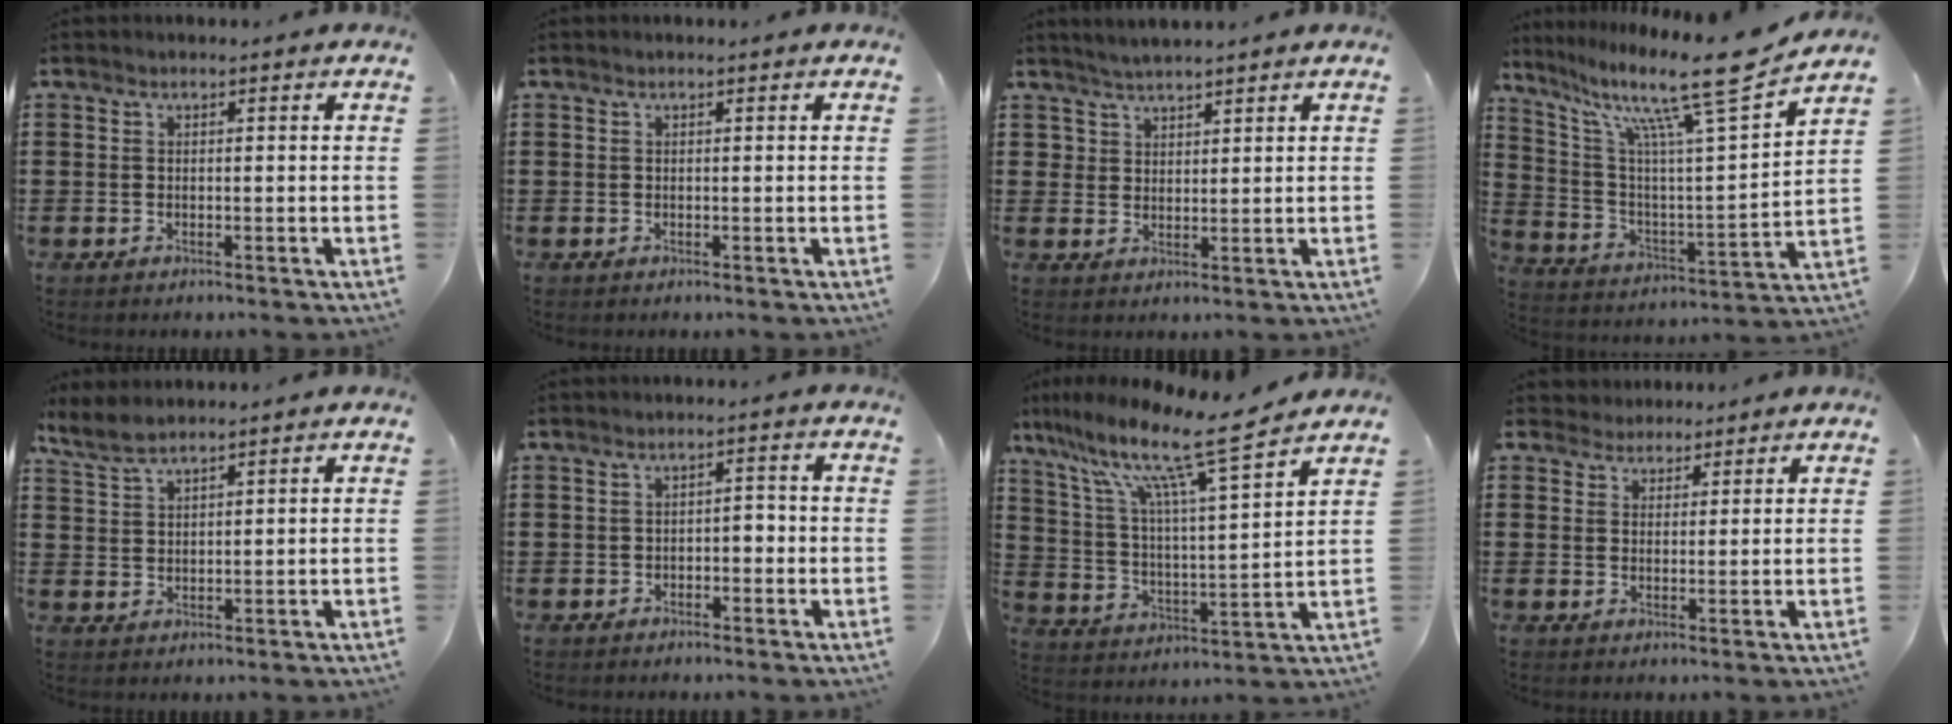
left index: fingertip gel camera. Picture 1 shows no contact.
{"total": 0.0}
{"total": 2.7, "force": [2.6, 0.7, 0.2], "torque": [-0.010, -0.001, 0.049]}
{"total": 14.8, "force": [10.9, 1.2, 10.0], "torque": [-0.205, -0.065, 0.167]}
{"total": 3.2, "force": [2.7, 0.8, 1.5], "torque": [-0.038, -0.002, 0.051]}
{"total": 1.9, "force": [-1.2, 1.0, 1.2], "torque": [-0.028, 0.004, -0.027]}
{"total": 12.8, "force": [9.8, 0.8, 8.2], "torque": [-0.185, -0.055, 0.159]}
{"total": 2.8, "force": [2.3, 1.5, -0.2], "torque": [-0.009, 0.006, 0.045]}